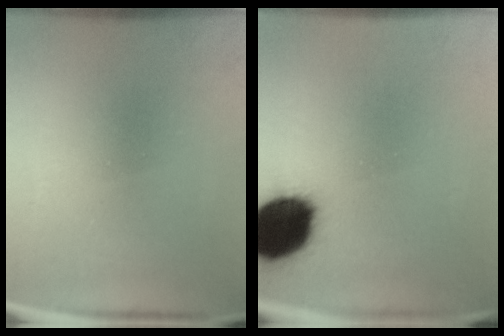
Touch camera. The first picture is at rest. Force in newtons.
{"total": 18.2}